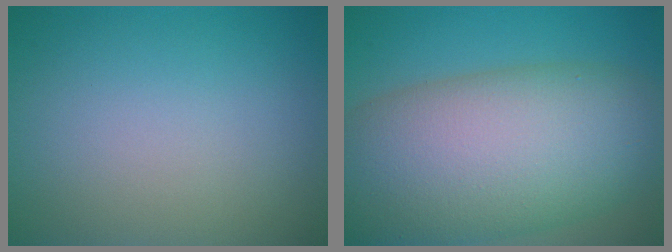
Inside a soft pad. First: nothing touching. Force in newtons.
{"total": 14.3, "press": 14.2, "slide": 0.7}